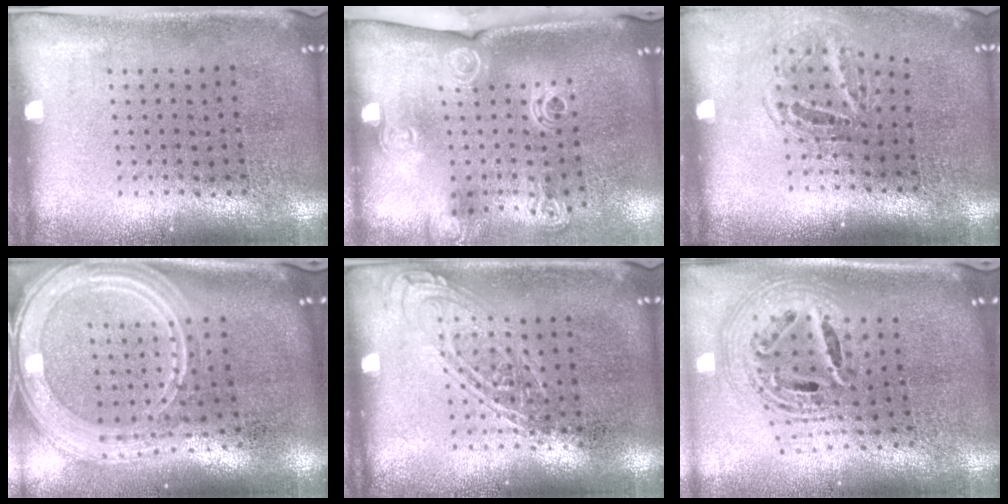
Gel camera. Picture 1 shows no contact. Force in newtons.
{"total": 2.0, "press": 1.5, "slide": 1.4}
{"total": 1.7, "press": 1.2, "slide": 1.3}
{"total": 3.2, "press": 2.5, "slide": 1.9}
{"total": 1.1, "press": 1.1, "slide": 0.1}
{"total": 2.5, "press": 1.8, "slide": 1.7}